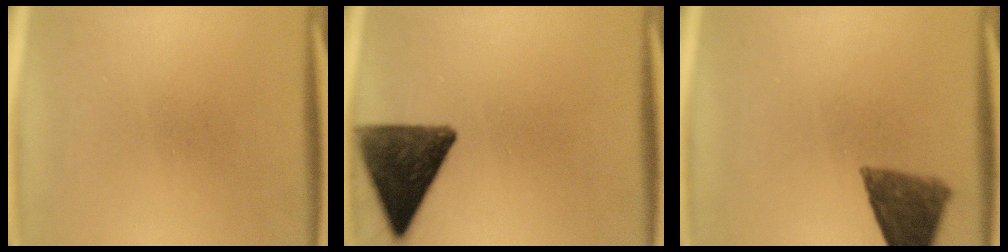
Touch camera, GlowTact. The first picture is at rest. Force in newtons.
{"total": 12.4}
{"total": 9.2}